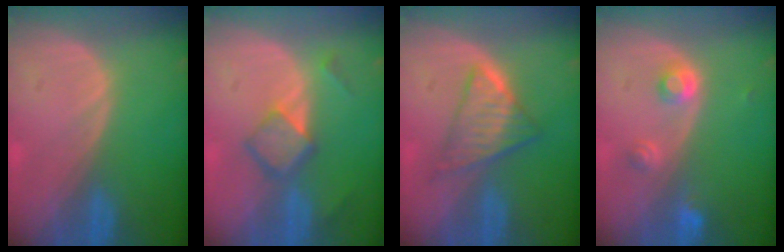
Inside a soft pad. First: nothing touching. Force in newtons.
{"total": 5.5, "press": 4.8, "slide": 2.8}
{"total": 6.1, "press": 5.8, "slide": 2.1}
{"total": 3.1, "press": 3.1, "slide": 0.2}